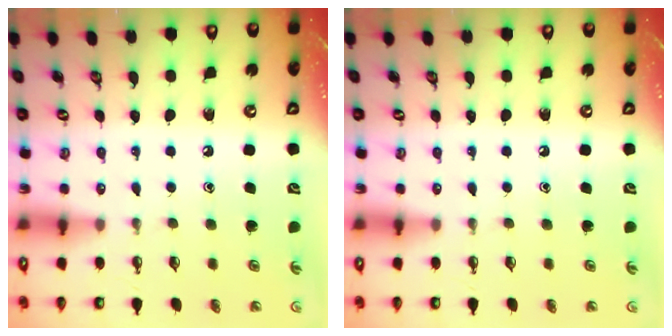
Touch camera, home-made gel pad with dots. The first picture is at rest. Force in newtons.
{"total": 0.0}